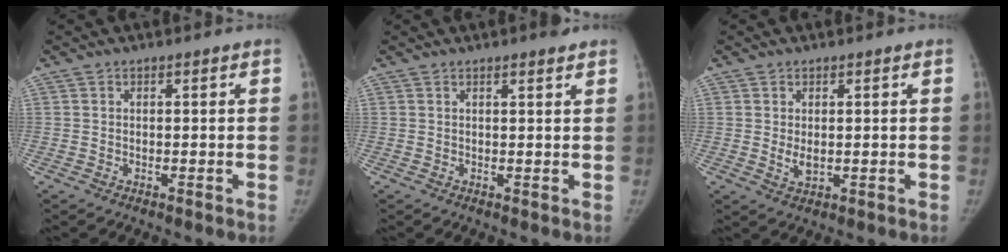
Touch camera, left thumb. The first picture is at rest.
{"total": 2.0, "force": [1.5, 0.4, 1.3], "torque": [-0.015, -0.005, 0.018]}
{"total": 2.7, "force": [0.2, 1.7, 2.0], "torque": [-0.029, -0.008, 0.009]}